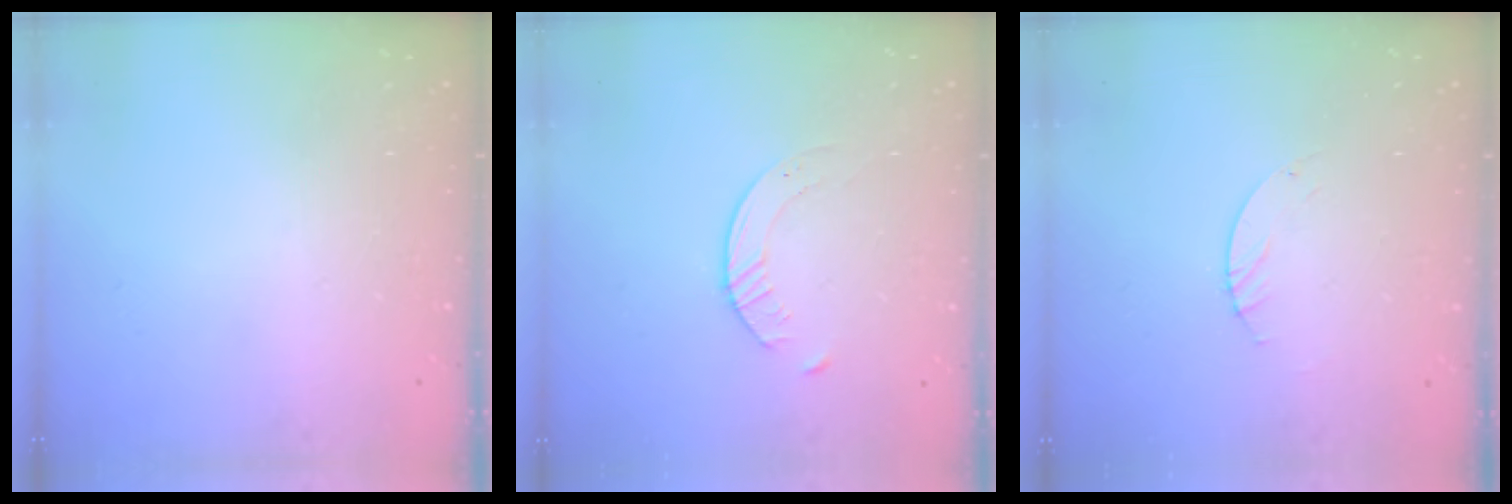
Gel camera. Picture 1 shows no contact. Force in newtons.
{"total": 3.5, "press": 3.5, "slide": 0.4}
{"total": 0.9, "press": 0.8, "slide": 0.2}